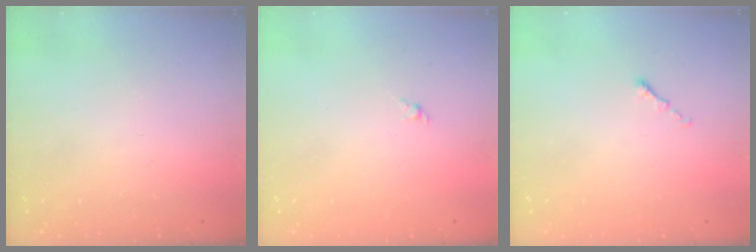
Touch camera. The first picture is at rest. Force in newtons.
{"total": 1.6, "press": 1.5, "slide": 0.6}
{"total": 0.6, "press": 0.5, "slide": 0.2}